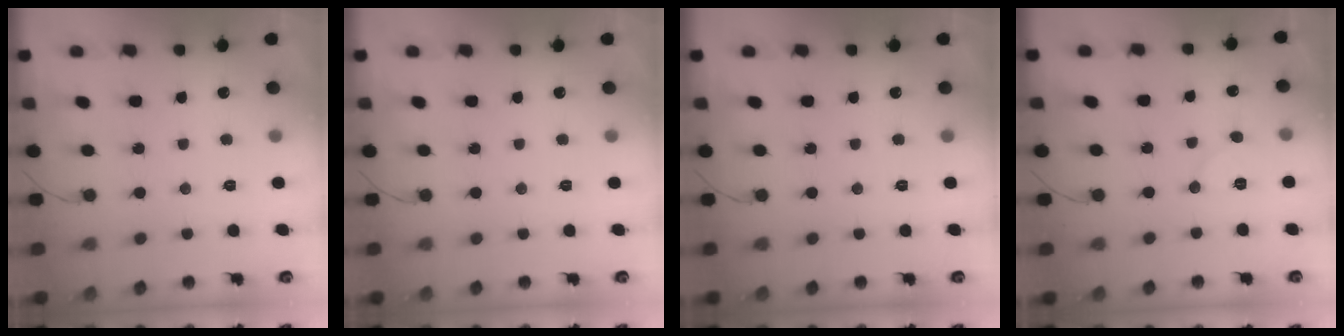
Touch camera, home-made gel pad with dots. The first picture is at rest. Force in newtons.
{"total": 0.0}
{"total": 0.0}
{"total": 6.3, "press": 6.3, "slide": 0.7}